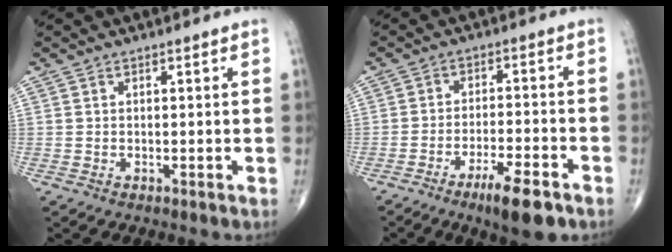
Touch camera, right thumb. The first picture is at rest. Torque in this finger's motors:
{"motor_torque": [2.36, 2.65, 0.46, -0.45, 0.06]}